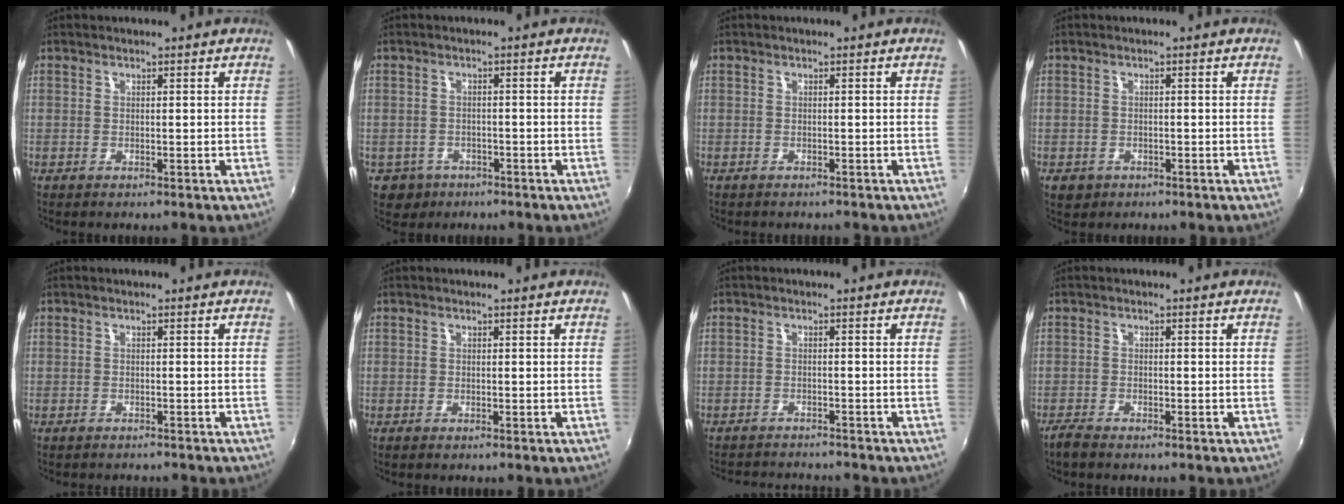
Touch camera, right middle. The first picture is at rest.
{"total": 4.4, "force": [-2.4, 3.6, 0.9], "torque": [-0.033, 0.001, -0.032]}
{"total": 1.1, "force": [-1.0, 0.5, 0.1], "torque": [-0.007, -0.001, -0.015]}
{"total": 2.8, "force": [-1.3, 2.2, 1.1], "torque": [-0.027, -0.003, -0.017]}
{"total": 2.2, "force": [-2.0, 0.7, 0.4], "torque": [-0.013, -0.005, -0.029]}
{"total": 0.0}
{"total": 7.3, "force": [-6.9, 1.1, 1.8], "torque": [-0.053, -0.008, -0.103]}
{"total": 2.3, "force": [-2.1, 0.4, 0.9], "torque": [-0.029, -0.006, -0.043]}